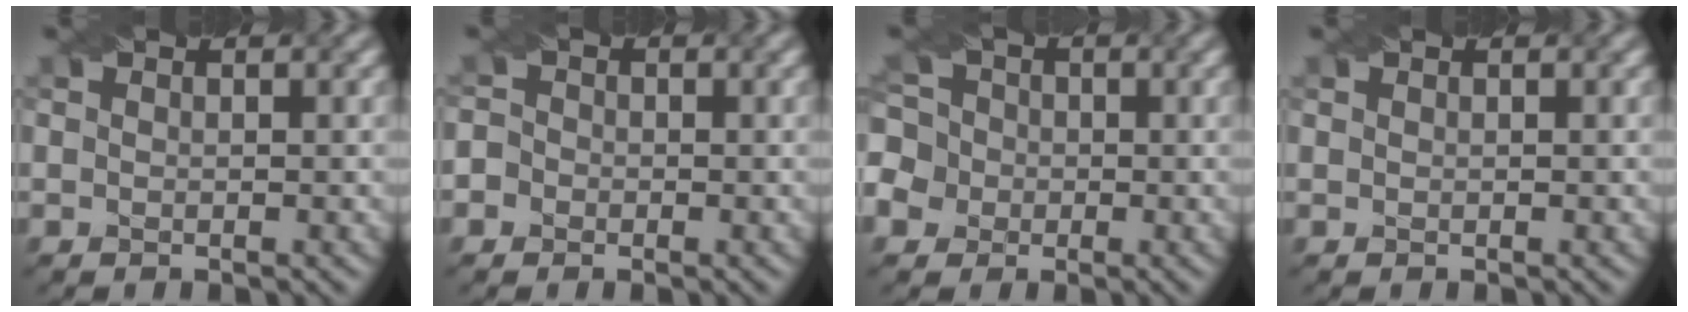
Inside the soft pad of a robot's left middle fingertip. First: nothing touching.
{"total": 2.7, "force": [-1.0, 2.5, 0.5], "torque": [0.010, 0.018, -0.045]}
{"total": 8.0, "force": [-1.9, 7.2, 2.9], "torque": [-0.064, 0.017, -0.068]}
{"total": 0.0}